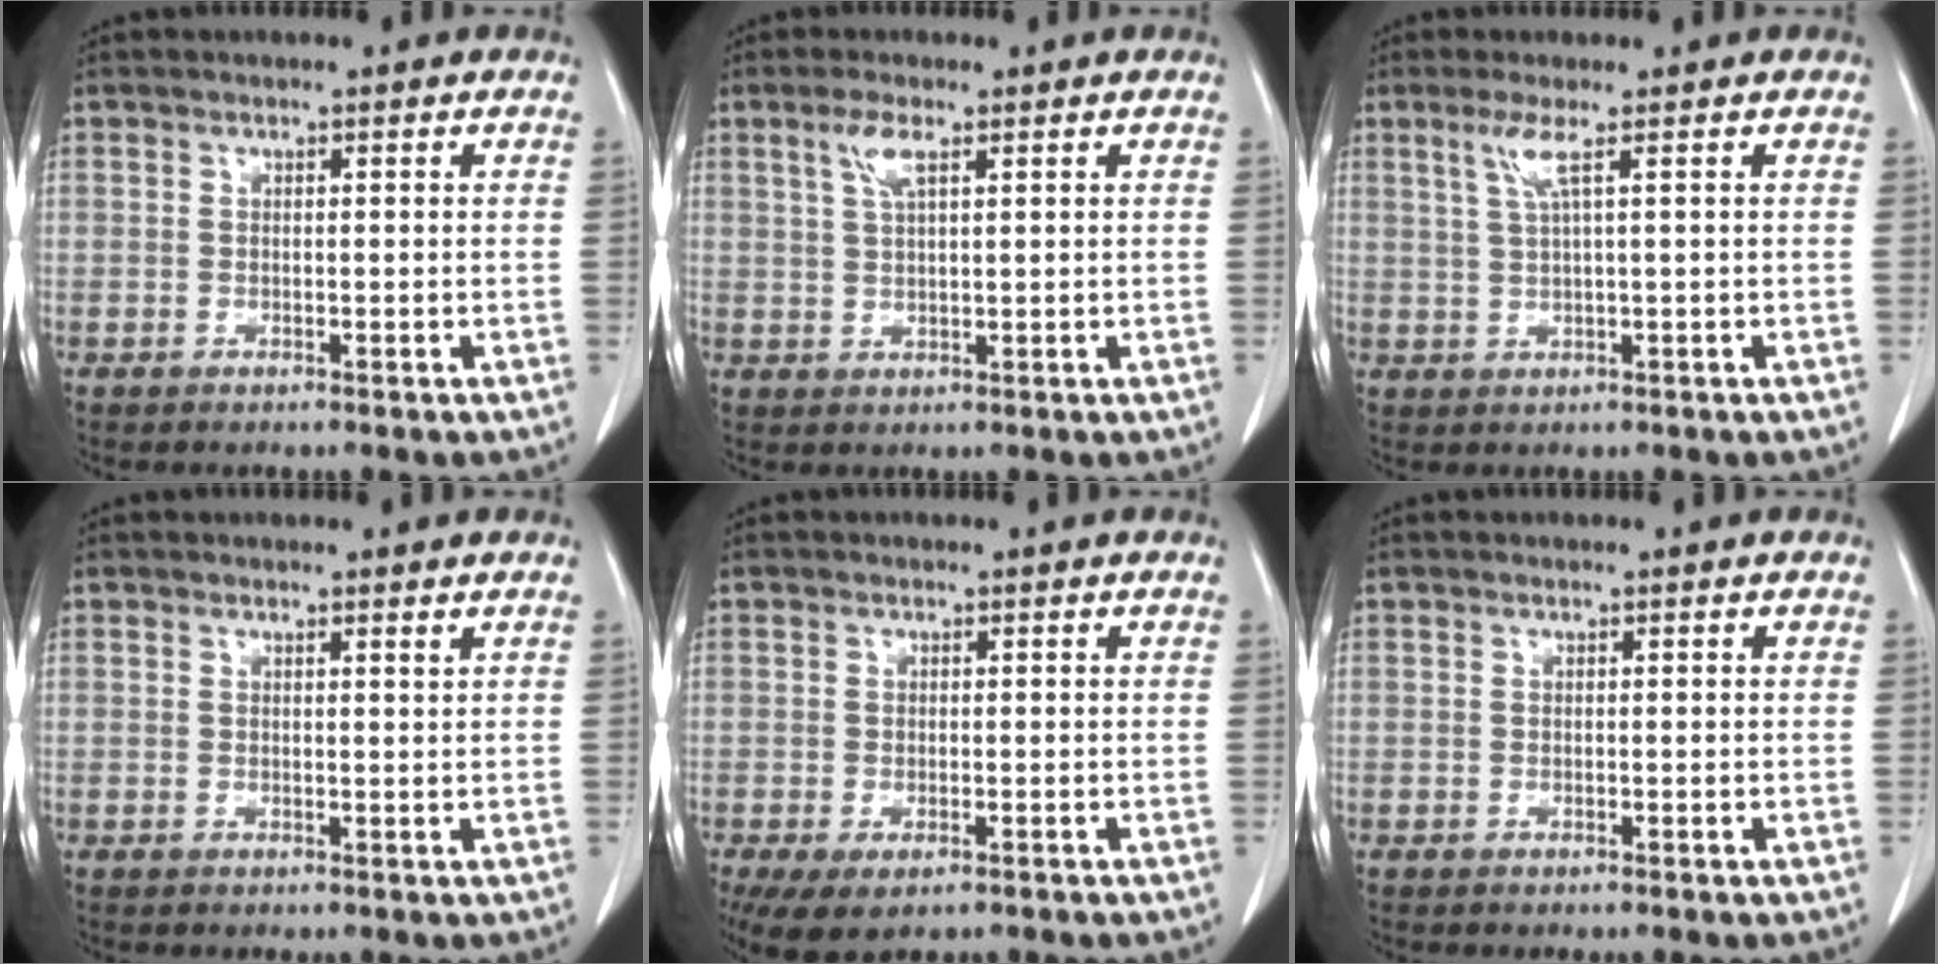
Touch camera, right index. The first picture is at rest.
{"total": 3.9, "force": [2.0, 1.2, 3.2], "torque": [-0.072, 0.008, 0.043]}
{"total": 3.5, "force": [1.4, 0.0, 3.2], "torque": [-0.071, 0.005, 0.034]}
{"total": 0.8, "force": [0.6, 0.2, 0.5], "torque": [-0.015, 0.001, 0.011]}
{"total": 8.2, "force": [-4.5, 4.3, 5.4], "torque": [-0.122, -0.014, -0.069]}
{"total": 0.0}